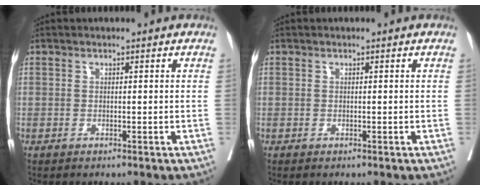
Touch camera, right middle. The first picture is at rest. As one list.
[{"total": 0.0}]